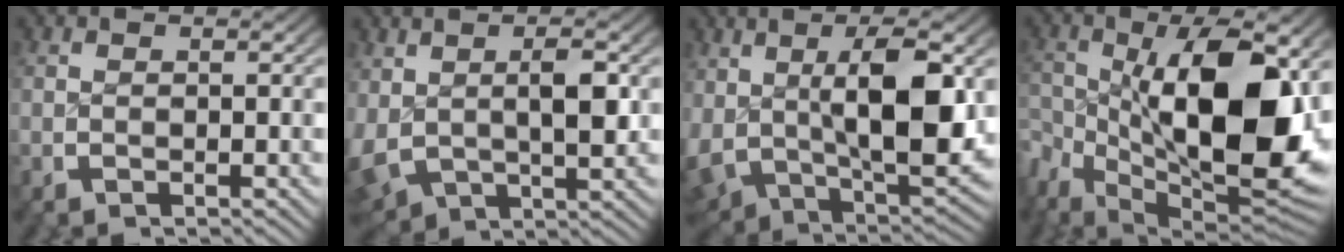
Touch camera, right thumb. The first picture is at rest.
{"total": 6.8, "force": [-0.4, 4.9, 4.7], "torque": [-0.110, -0.022, 0.015]}
{"total": 11.3, "force": [0.5, 6.4, 9.3], "torque": [-0.178, -0.031, 0.033]}
{"total": 17.0, "force": [-2.4, 9.2, 14.1], "torque": [-0.244, -0.051, -0.011]}